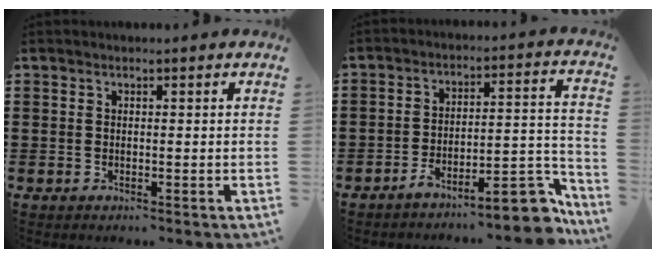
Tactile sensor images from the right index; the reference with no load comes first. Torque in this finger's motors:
{"motor_torque": [1.11, -1.03, 0.29, 0.14]}